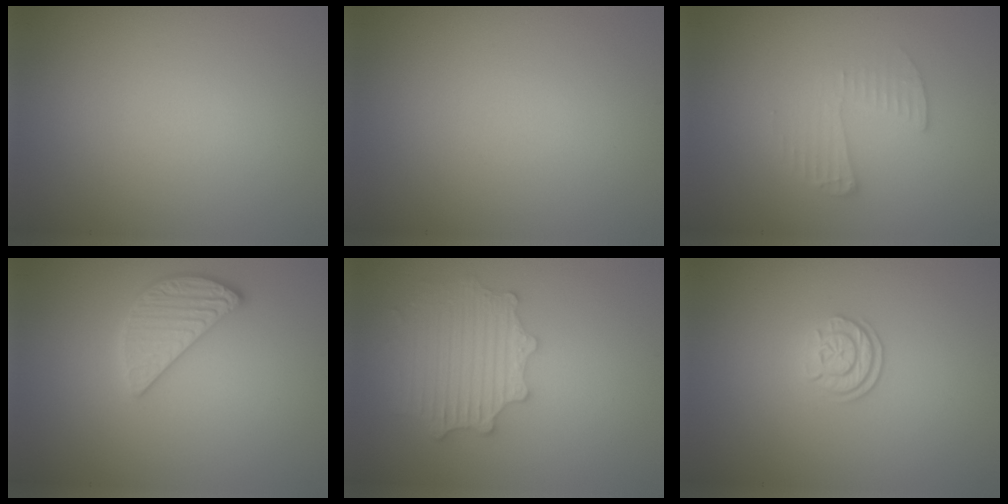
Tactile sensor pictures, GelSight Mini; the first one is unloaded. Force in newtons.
{"total": 0.0}
{"total": 2.1, "press": 2.0, "slide": 0.1}
{"total": 2.8, "press": 2.8, "slide": 0.3}
{"total": 4.5, "press": 4.0, "slide": 2.1}
{"total": 2.2, "press": 1.8, "slide": 1.3}